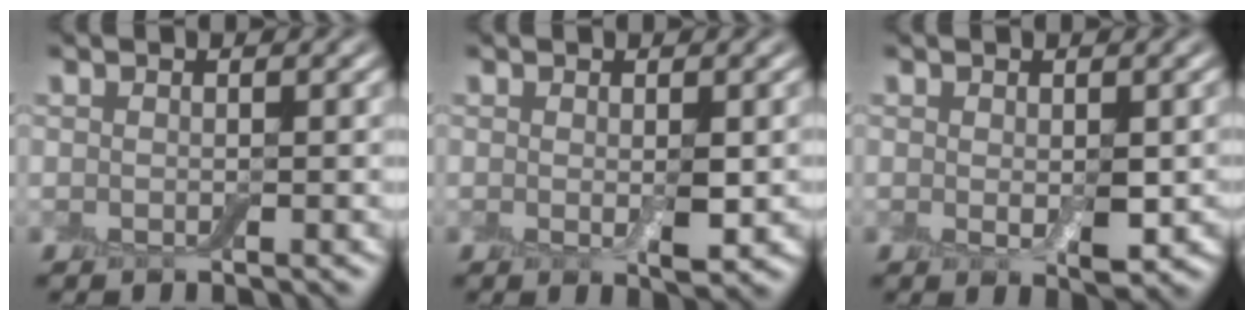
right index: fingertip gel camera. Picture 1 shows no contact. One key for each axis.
{"total": 2.4, "fx": -0.1, "fy": 0.6, "fz": 2.4, "tx": -0.039, "ty": -0.007, "tz": 0.000}
{"total": 2.9, "fx": -0.3, "fy": 1.2, "fz": 2.7, "tx": -0.045, "ty": -0.010, "tz": 0.001}